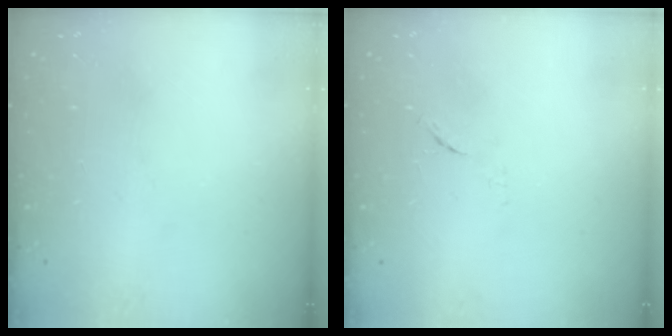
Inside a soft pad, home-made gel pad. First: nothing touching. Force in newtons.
{"total": 6.2, "press": 6.1, "slide": 0.9}